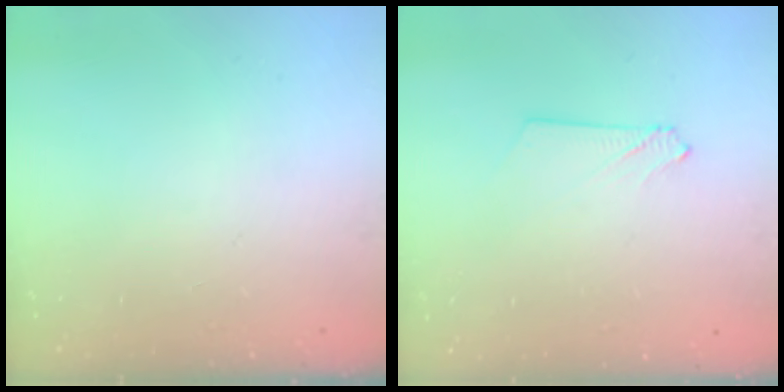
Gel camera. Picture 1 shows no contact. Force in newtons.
{"total": 2.6, "press": 2.6, "slide": 0.3}